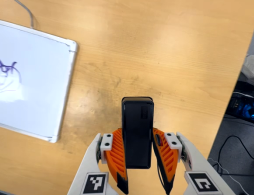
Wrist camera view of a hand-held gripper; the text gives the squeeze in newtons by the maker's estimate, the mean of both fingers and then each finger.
{"total": 4.3, "left": 2.9, "right": 5.8}